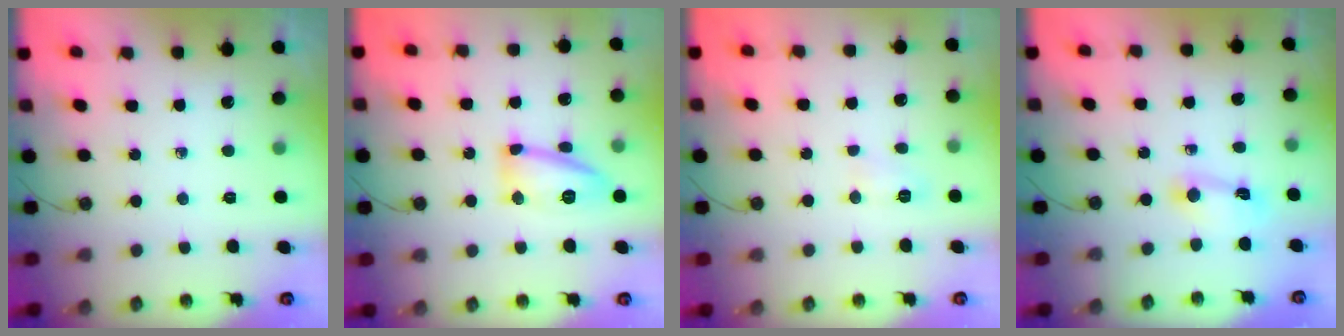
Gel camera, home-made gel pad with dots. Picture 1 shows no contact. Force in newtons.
{"total": 12.7, "press": 12.7, "slide": 1.1}
{"total": 6.2, "press": 6.1, "slide": 0.8}
{"total": 3.4, "press": 3.4, "slide": 0.3}